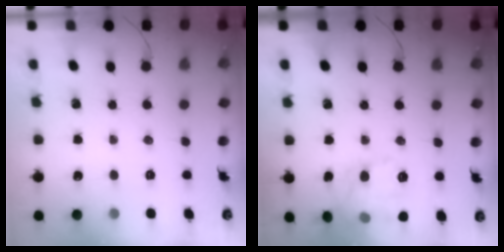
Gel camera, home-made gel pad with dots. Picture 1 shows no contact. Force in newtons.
{"total": 14.4, "press": 14.4, "slide": 0.4}